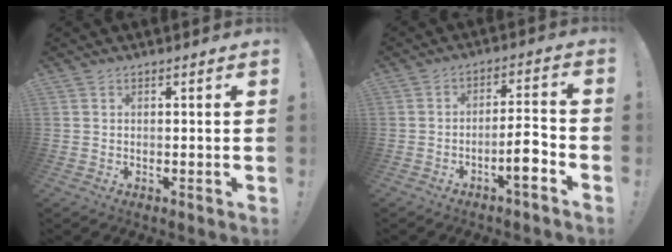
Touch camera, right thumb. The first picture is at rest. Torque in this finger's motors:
{"motor_torque": [1.62, 1.36, 0.64, -1.26, 0.44]}